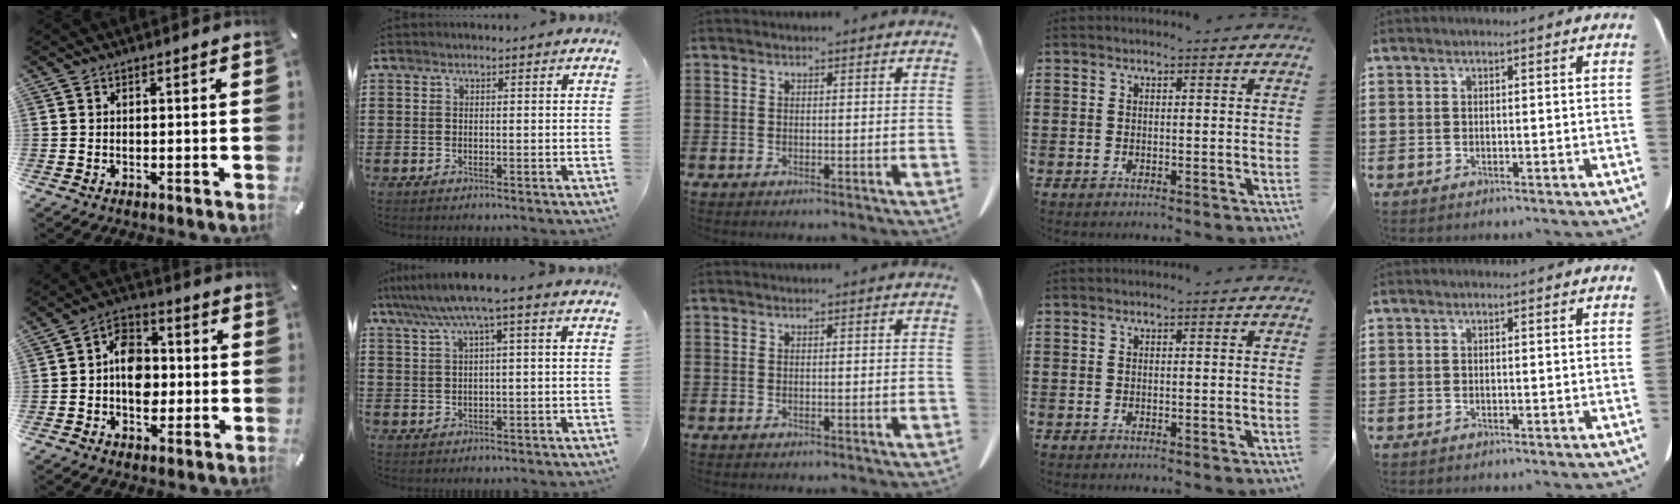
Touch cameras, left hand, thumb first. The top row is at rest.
{"thumb": {"total": 9.4, "force": [-1.4, 7.2, 5.9], "torque": [-0.088, 0.018, -0.022]}, "index": {"total": 4.9, "force": [1.9, -0.2, 4.5], "torque": [-0.090, -0.005, 0.030]}}